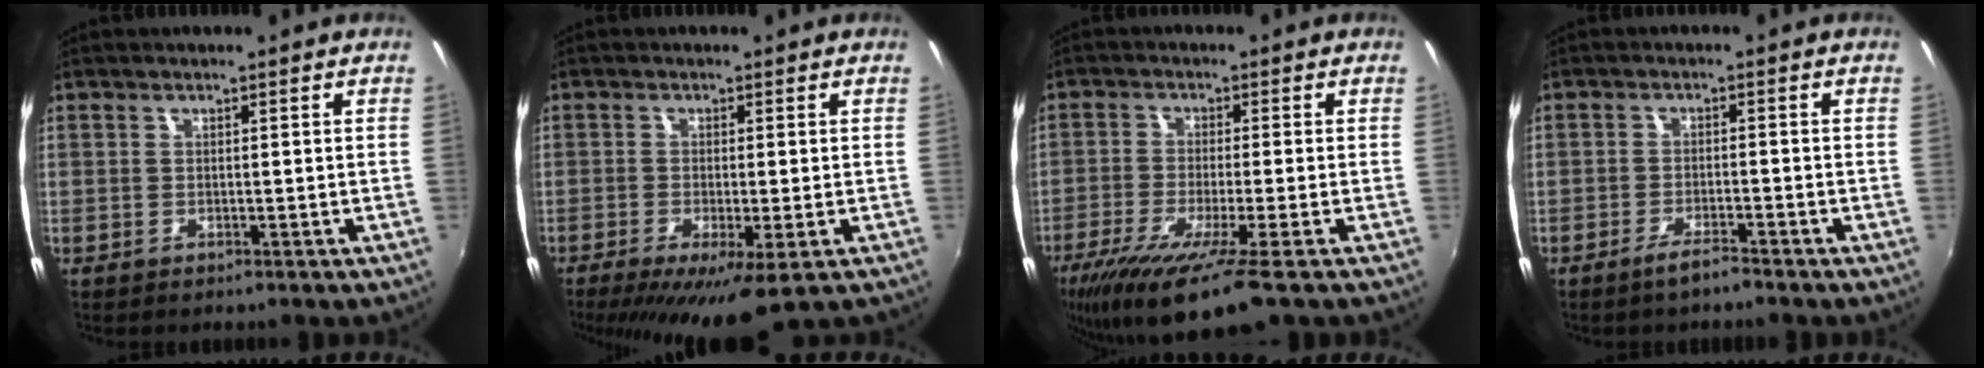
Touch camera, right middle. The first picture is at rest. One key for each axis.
{"total": 10.3, "fx": -5.7, "fy": 2.3, "fz": 8.3, "tx": -0.163, "ty": -0.036, "tz": -0.089}
{"total": 13.9, "fx": -8.9, "fy": 1.0, "fz": 10.6, "tx": -0.213, "ty": -0.053, "tz": -0.150}
{"total": 3.2, "fx": -2.6, "fy": 0.3, "fz": 1.8, "tx": -0.047, "ty": -0.002, "tz": -0.049}